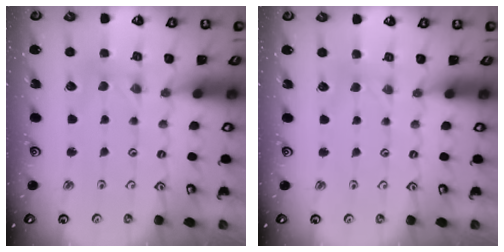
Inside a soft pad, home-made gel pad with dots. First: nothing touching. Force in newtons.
{"total": 1.4, "press": 1.4, "slide": 0.3}